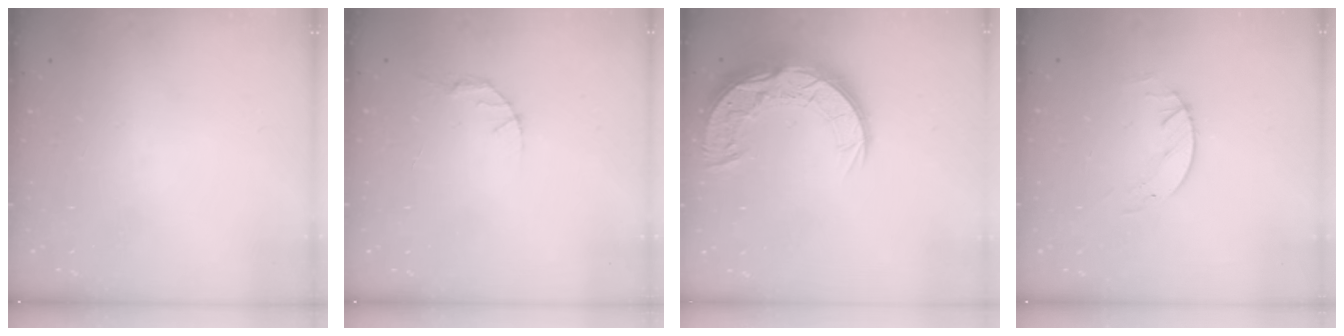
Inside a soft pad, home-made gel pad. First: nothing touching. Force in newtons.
{"total": 2.7, "press": 2.7, "slide": 0.4}
{"total": 16.4, "press": 16.3, "slide": 1.2}
{"total": 2.3, "press": 2.3, "slide": 0.3}